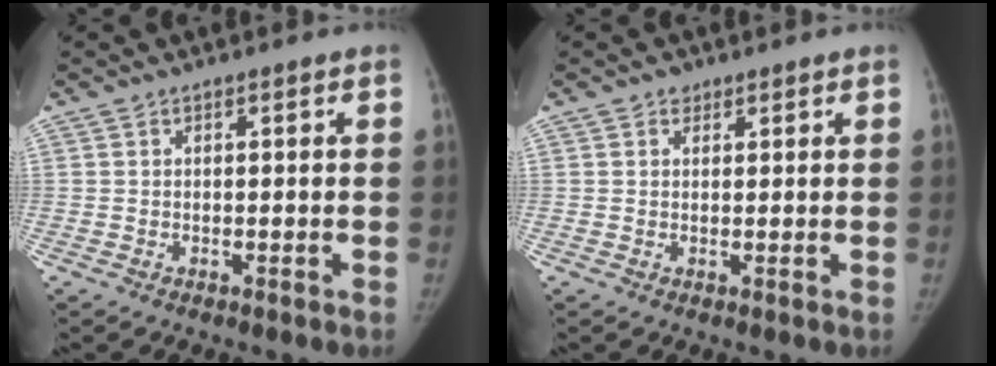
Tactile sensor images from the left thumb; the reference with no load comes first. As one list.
[{"total": 1.5, "force": [1.0, 1.0, 0.3], "torque": [0.005, -0.006, 0.012]}]